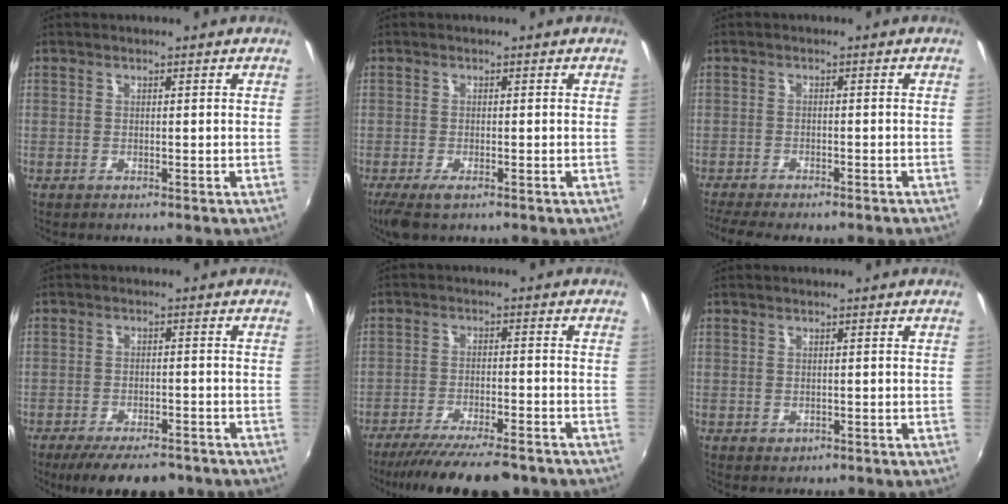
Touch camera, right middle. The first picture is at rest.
{"total": 4.5, "force": [-2.9, 1.3, 3.1], "torque": [-0.068, -0.021, -0.050]}
{"total": 7.2, "force": [-6.2, 0.7, 3.6], "torque": [-0.088, -0.023, -0.098]}
{"total": 10.7, "force": [-8.3, 3.6, 5.6], "torque": [-0.118, -0.018, -0.126]}
{"total": 14.6, "force": [-12.1, 2.8, 7.6], "torque": [-0.153, -0.031, -0.183]}
{"total": 0.6, "force": [-0.1, 0.5, 0.3], "torque": [-0.003, -0.001, 0.000]}